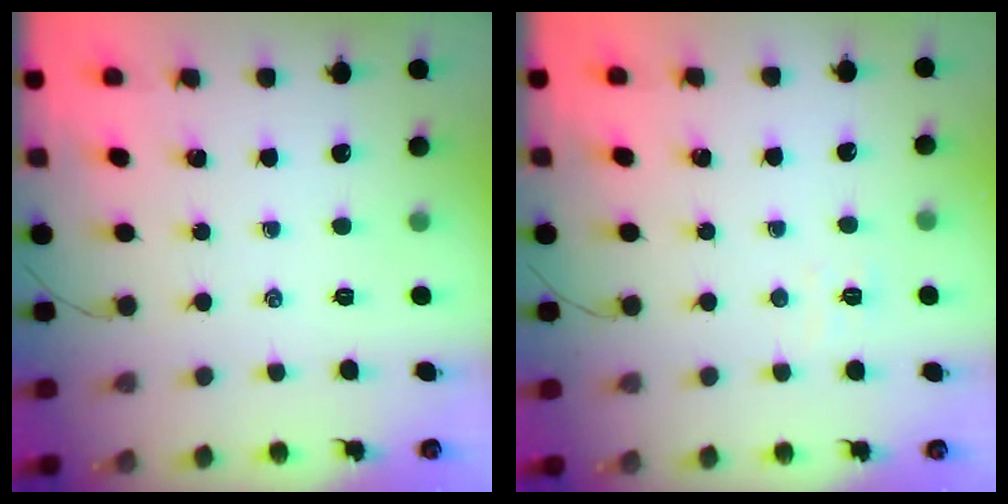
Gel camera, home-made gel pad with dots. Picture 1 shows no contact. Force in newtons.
{"total": 2.4, "press": 2.3, "slide": 0.8}